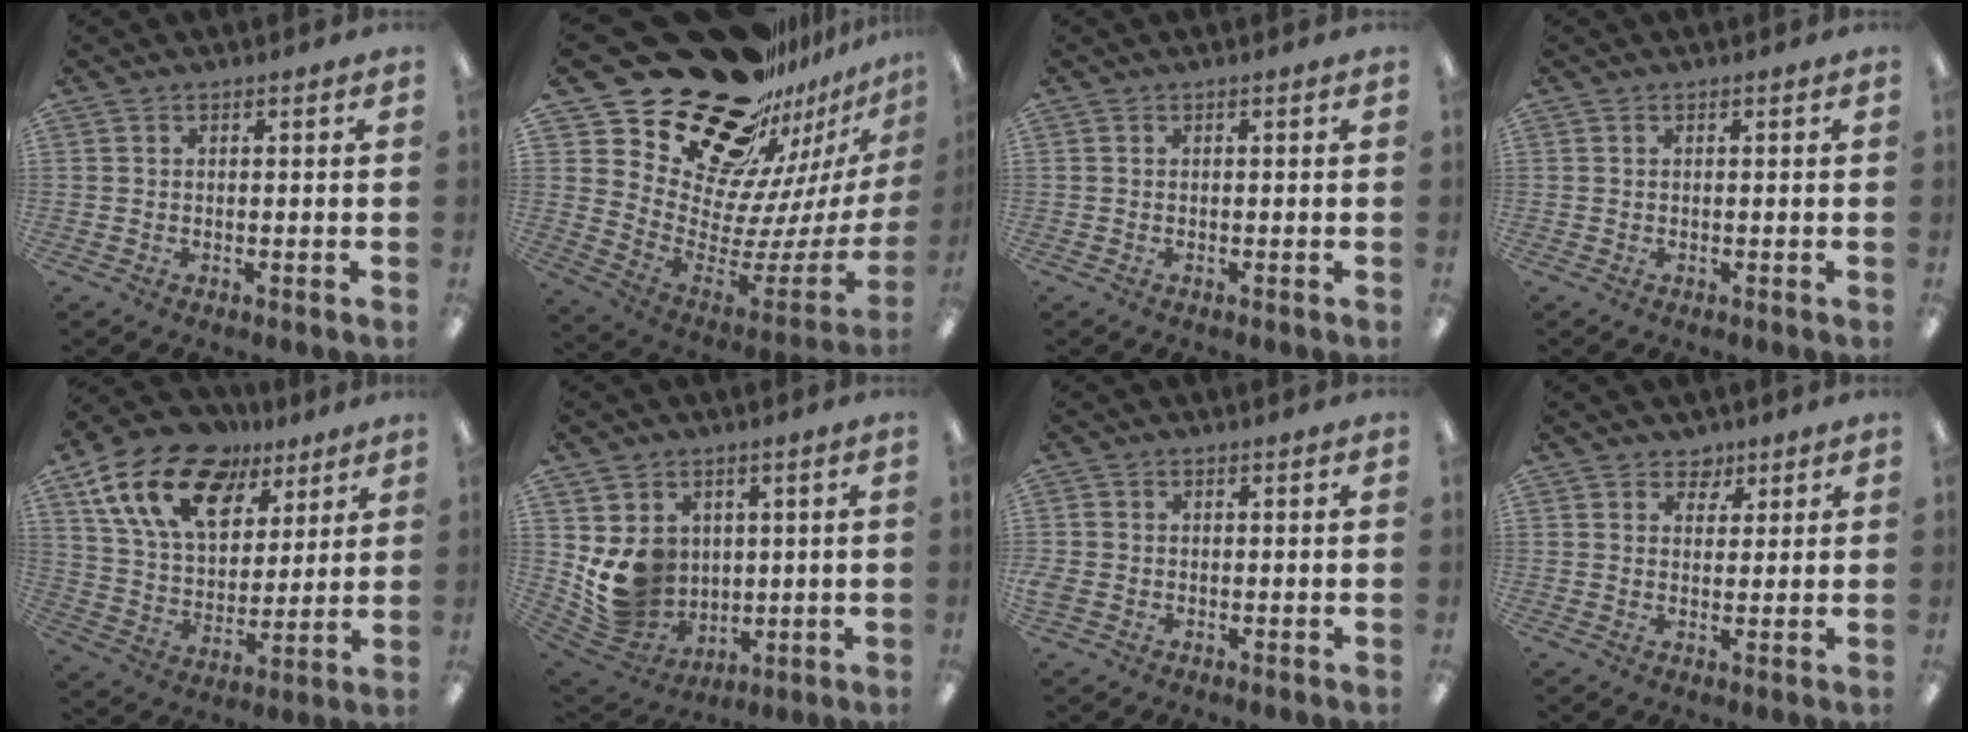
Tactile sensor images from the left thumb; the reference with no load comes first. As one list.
[{"total": 26.9, "force": [20.6, 13.2, 11.2], "torque": [-0.176, -0.186, 0.398]}, {"total": 0.0}, {"total": 0.0}, {"total": 19.9, "force": [11.3, 11.7, 11.4], "torque": [-0.200, -0.045, 0.207]}, {"total": 10.6, "force": [2.6, 9.7, 3.4], "torque": [-0.082, -0.019, 0.064]}, {"total": 2.3, "force": [-0.6, 1.9, 1.0], "torque": [-0.015, 0.006, -0.011]}, {"total": 3.8, "force": [2.5, 2.8, 0.5], "torque": [0.003, -0.011, 0.042]}]